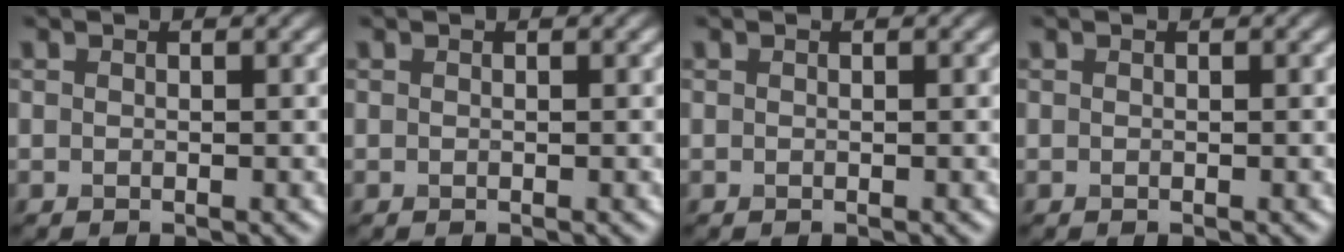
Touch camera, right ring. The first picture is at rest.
{"total": 0.0}
{"total": 0.0}
{"total": 0.0}